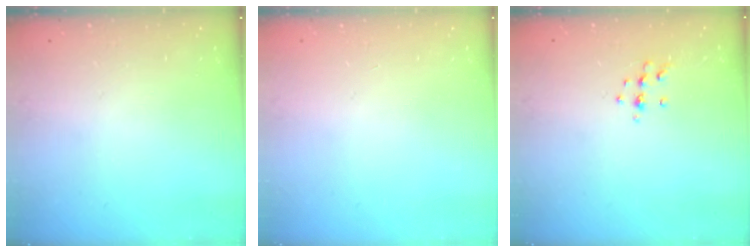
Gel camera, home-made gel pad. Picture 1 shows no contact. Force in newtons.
{"total": 0.0}
{"total": 6.9, "press": 6.8, "slide": 1.2}